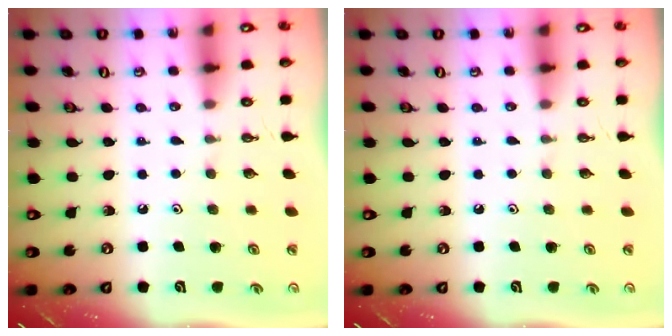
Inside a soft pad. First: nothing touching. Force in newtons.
{"total": 0.0}